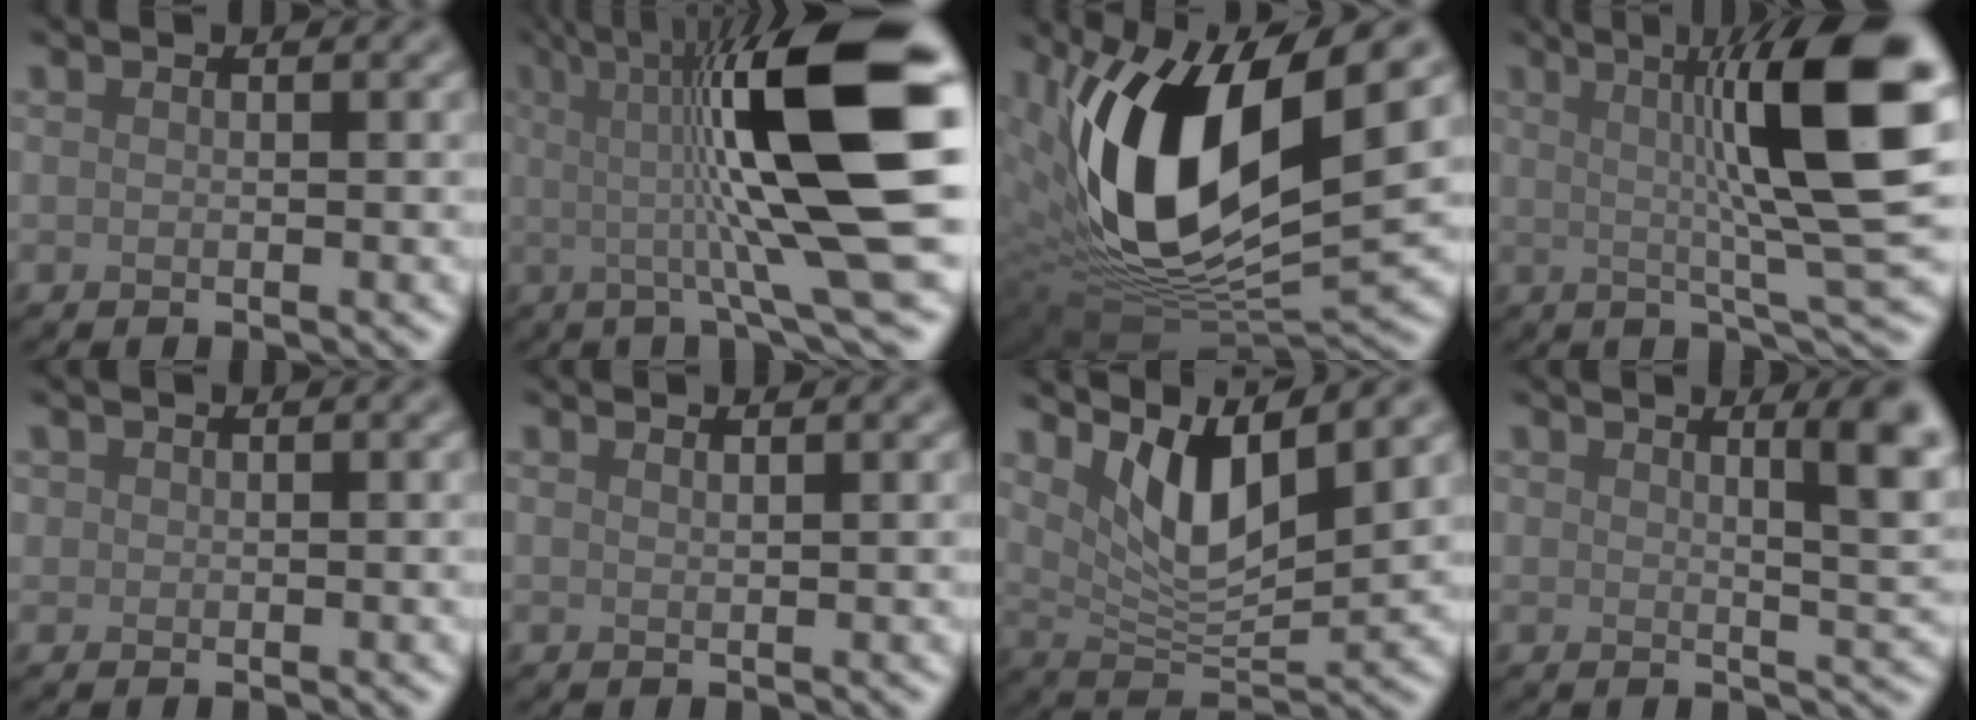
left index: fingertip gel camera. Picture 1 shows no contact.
{"total": 14.3, "force": [1.9, 2.6, 13.9], "torque": [-0.191, 0.014, 0.024]}
{"total": 14.1, "force": [3.5, 6.6, 12.0], "torque": [-0.224, -0.011, 0.060]}
{"total": 11.6, "force": [2.4, 1.8, 11.2], "torque": [-0.147, 0.013, 0.032]}
{"total": 0.6, "force": [0.3, 0.6, 0.0], "torque": [0.006, 0.000, 0.005]}
{"total": 1.1, "force": [0.8, 0.3, 0.6], "torque": [-0.002, 0.001, 0.004]}
{"total": 6.0, "force": [3.5, 1.8, 4.5], "torque": [-0.088, -0.015, 0.065]}
{"total": 4.5, "force": [2.1, 1.2, 3.8], "torque": [-0.042, -0.004, 0.031]}